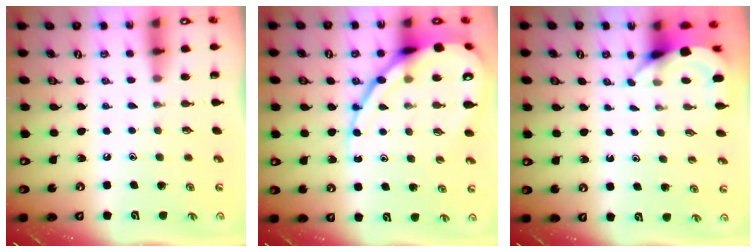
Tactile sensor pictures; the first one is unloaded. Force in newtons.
{"total": 16.2, "press": 16.2, "slide": 1.3}
{"total": 3.7, "press": 3.7, "slide": 0.3}